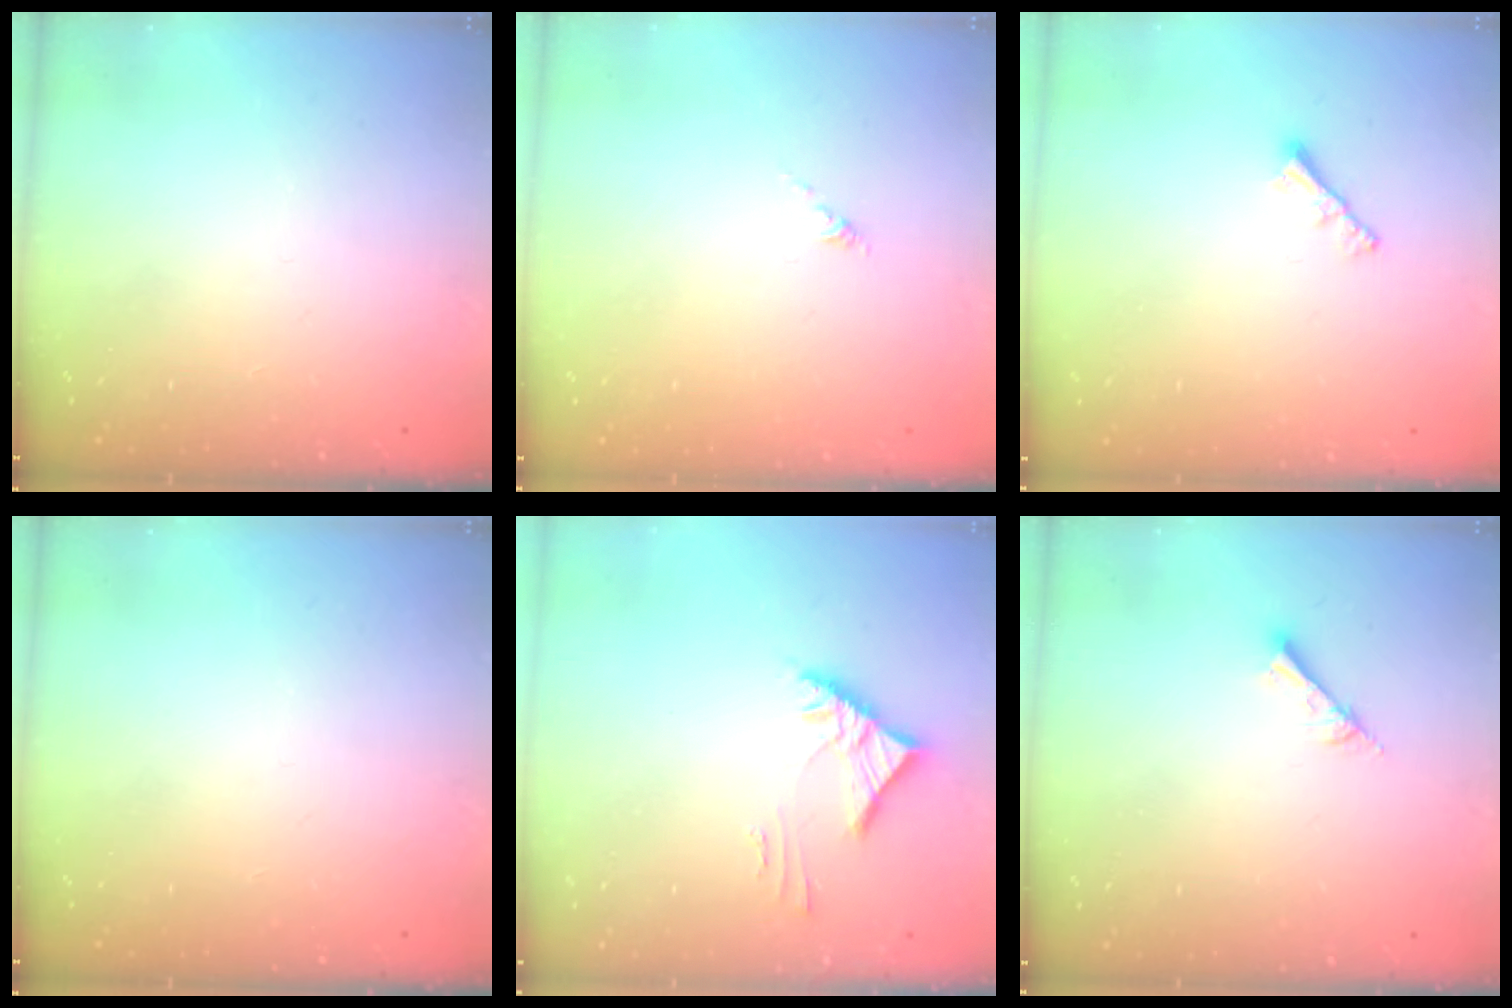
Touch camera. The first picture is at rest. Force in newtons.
{"total": 0.0}
{"total": 2.0, "press": 2.0, "slide": 0.5}
{"total": 0.0}
{"total": 3.6, "press": 3.5, "slide": 0.9}
{"total": 2.6, "press": 2.6, "slide": 0.1}